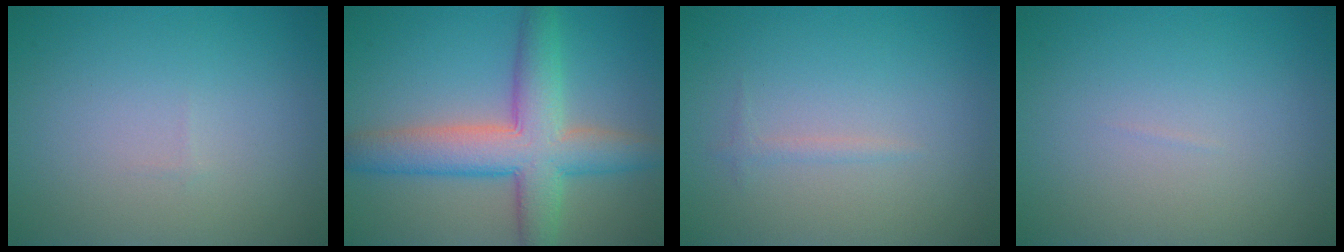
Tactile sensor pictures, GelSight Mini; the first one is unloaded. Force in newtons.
{"total": 7.6, "press": 7.6, "slide": 0.4}
{"total": 0.7, "press": 0.7, "slide": 0.1}
{"total": 0.0}